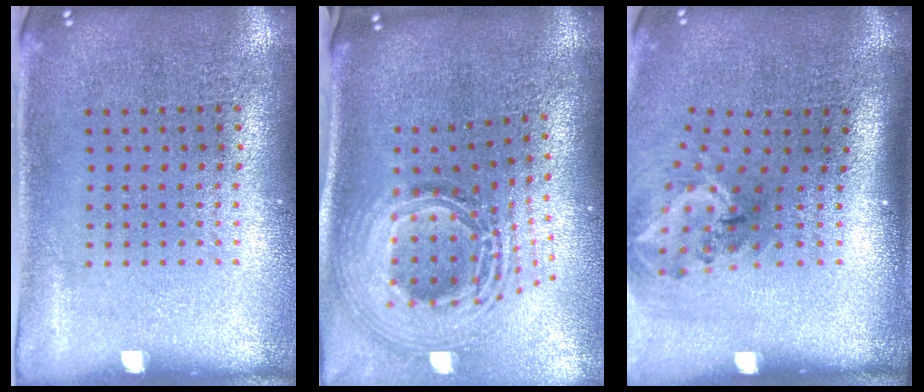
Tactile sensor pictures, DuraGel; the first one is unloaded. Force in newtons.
{"total": 3.0, "press": 2.0, "slide": 2.2}
{"total": 2.0, "press": 1.3, "slide": 1.5}